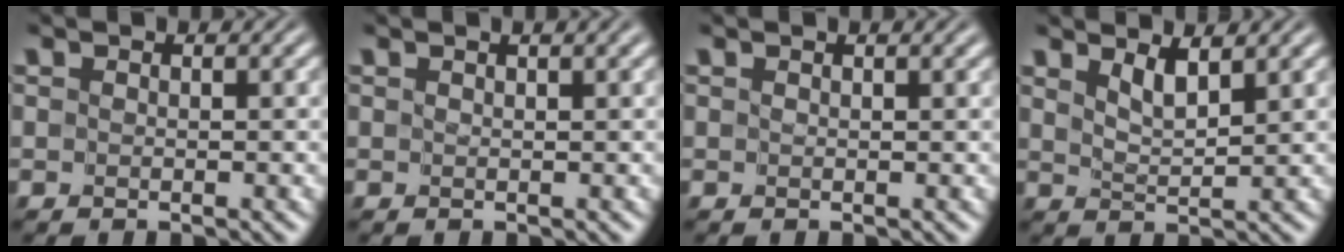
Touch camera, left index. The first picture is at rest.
{"total": 3.2, "force": [1.9, 1.2, 2.3], "torque": [-0.015, 0.009, 0.004]}
{"total": 2.0, "force": [1.3, 0.6, 1.4], "torque": [-0.009, 0.000, 0.010]}
{"total": 2.1, "force": [1.6, 0.3, 1.2], "torque": [-0.018, -0.007, 0.032]}